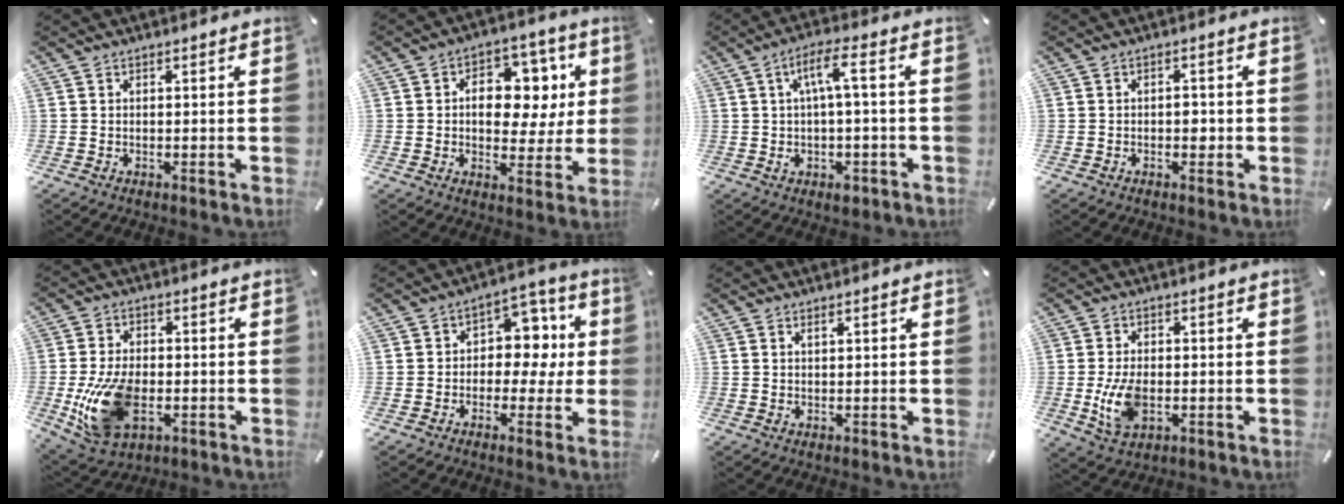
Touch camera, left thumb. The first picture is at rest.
{"total": 11.5, "force": [1.6, 8.5, 7.5], "torque": [-0.088, -0.007, 0.026]}
{"total": 7.8, "force": [0.3, 2.6, 7.4], "torque": [-0.146, 0.005, 0.003]}
{"total": 2.2, "force": [-0.3, 1.4, 1.7], "torque": [-0.023, -0.001, -0.009]}
{"total": 15.2, "force": [-3.2, 9.8, 11.2], "torque": [-0.238, -0.003, -0.054]}
{"total": 9.2, "force": [0.1, 7.5, 5.4], "torque": [-0.061, -0.003, -0.001]}
{"total": 1.0, "force": [0.6, 0.2, 0.8], "torque": [-0.015, -0.002, 0.011]}
{"total": 8.2, "force": [-1.3, 5.3, 6.2], "torque": [-0.134, -0.003, -0.025]}